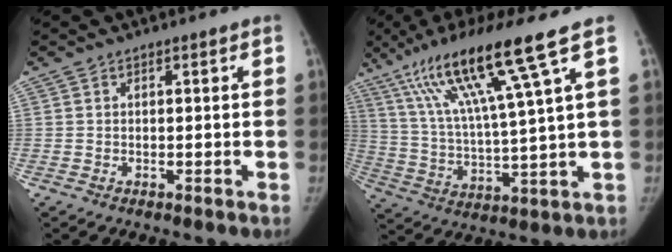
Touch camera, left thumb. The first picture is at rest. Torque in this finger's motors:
{"motor_torque": [0.66, -0.46, 1.87, -0.91, 0.55]}